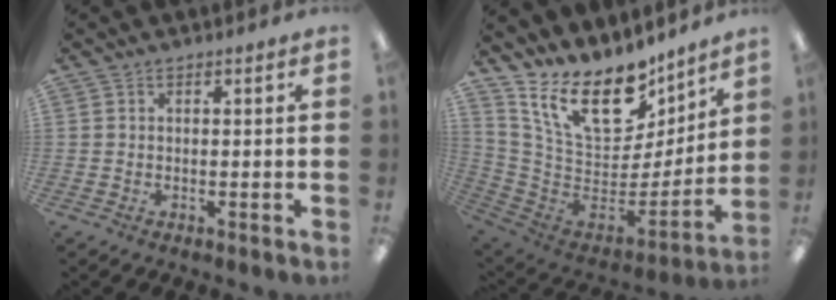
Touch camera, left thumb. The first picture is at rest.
{"total": 20.7, "force": [13.9, 9.6, 12.0], "torque": [-0.220, -0.101, 0.248]}